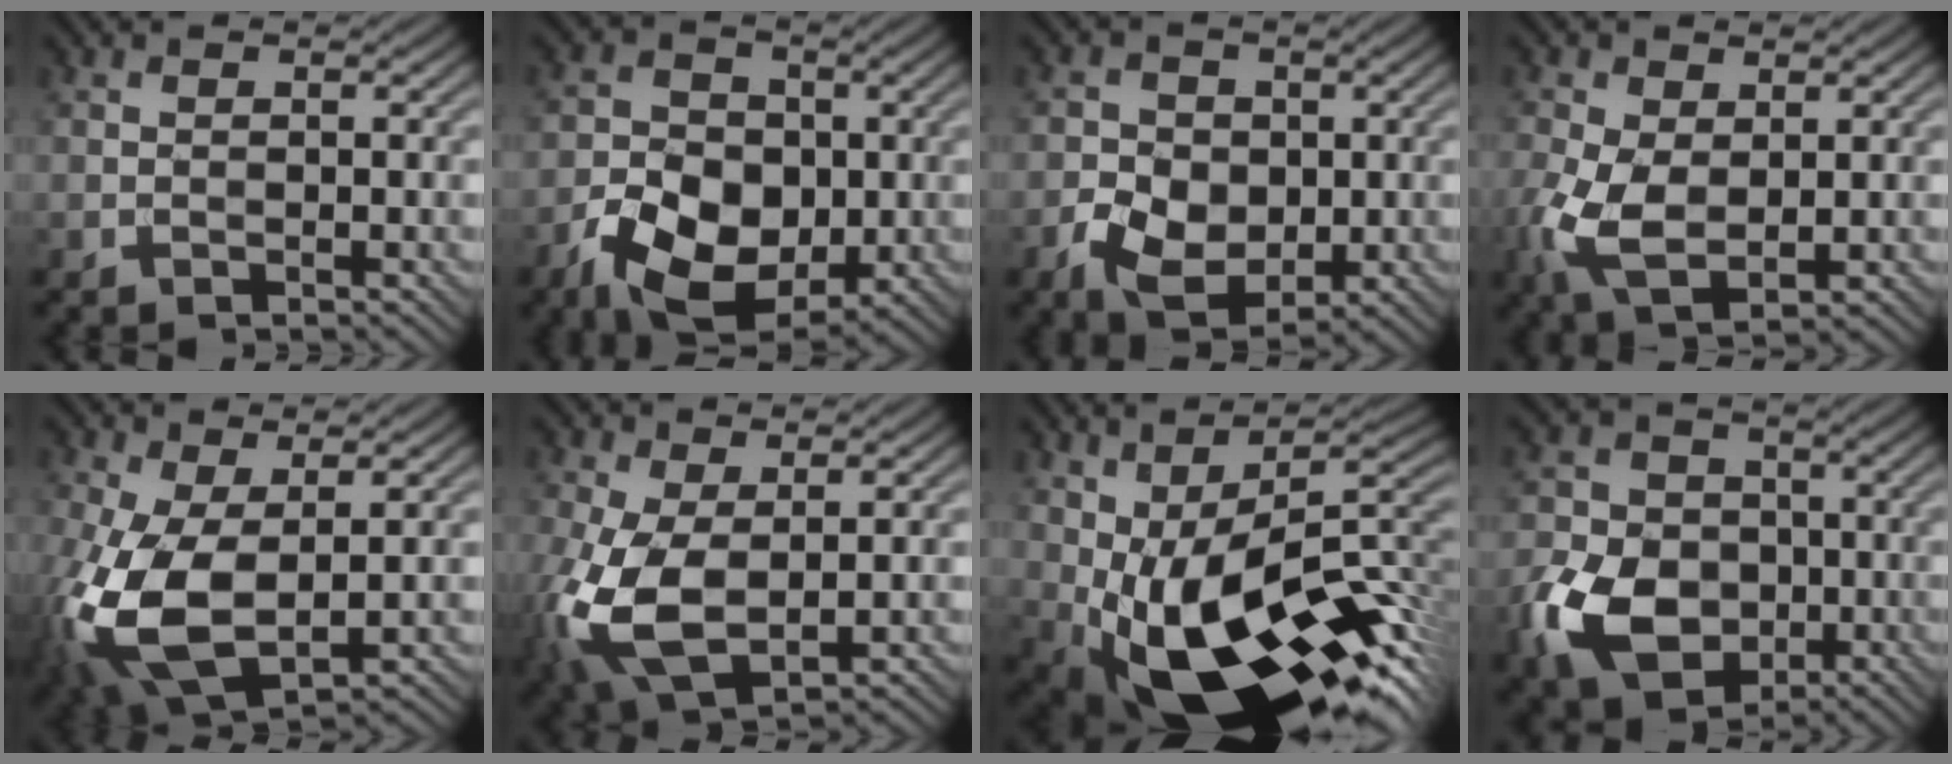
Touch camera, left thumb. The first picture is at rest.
{"total": 9.3, "force": [-3.0, 6.4, 6.0], "torque": [-0.122, -0.014, -0.061]}
{"total": 5.9, "force": [-1.2, 4.5, 3.7], "torque": [-0.073, -0.007, -0.025]}
{"total": 6.9, "force": [-0.4, 4.1, 5.5], "torque": [-0.150, -0.010, -0.005]}
{"total": 13.1, "force": [-1.6, 7.1, 10.9], "torque": [-0.292, -0.031, -0.019]}
{"total": 11.7, "force": [-1.3, 6.6, 9.6], "torque": [-0.268, -0.031, -0.014]}
{"total": 21.9, "force": [-5.4, 12.0, 17.5], "torque": [-0.277, -0.056, -0.045]}
{"total": 10.7, "force": [-3.7, 7.9, 6.2], "torque": [-0.148, -0.019, -0.086]}